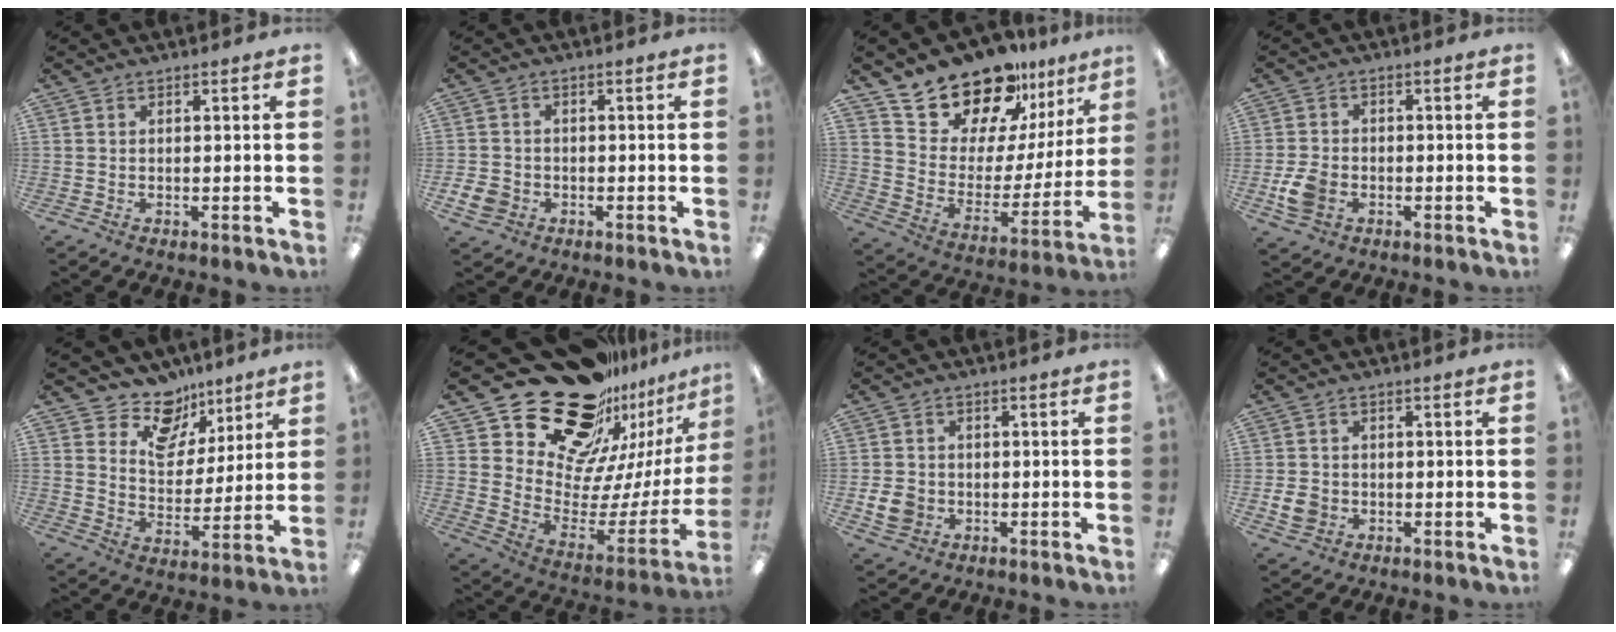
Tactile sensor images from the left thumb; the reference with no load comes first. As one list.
[{"total": 4.6, "force": [-1.6, 3.8, 1.8], "torque": [-0.033, 0.005, -0.031]}, {"total": 19.7, "force": [17.2, 8.2, 4.7], "torque": [-0.099, -0.141, 0.312]}, {"total": 6.2, "force": [-2.1, 4.7, 3.6], "torque": [-0.064, 0.006, -0.038]}, {"total": 11.9, "force": [9.2, 6.9, 3.1], "torque": [-0.058, -0.064, 0.173]}, {"total": 27.5, "force": [20.1, 14.4, 12.0], "torque": [-0.158, -0.158, 0.385]}, {"total": 5.3, "force": [-1.1, 4.6, 2.5], "torque": [-0.039, 0.002, -0.021]}, {"total": 4.5, "force": [-0.8, 3.9, 2.1], "torque": [-0.039, 0.000, -0.016]}]